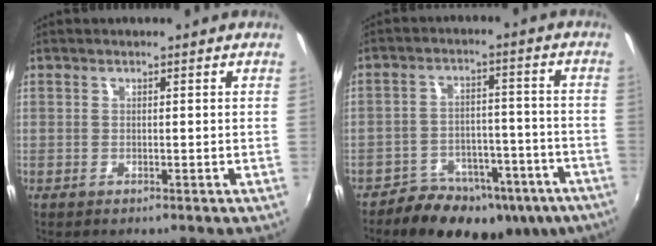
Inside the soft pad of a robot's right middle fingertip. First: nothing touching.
{"total": 19.0, "force": [-13.1, 10.1, 9.5], "torque": [-0.167, 0.003, -0.162]}